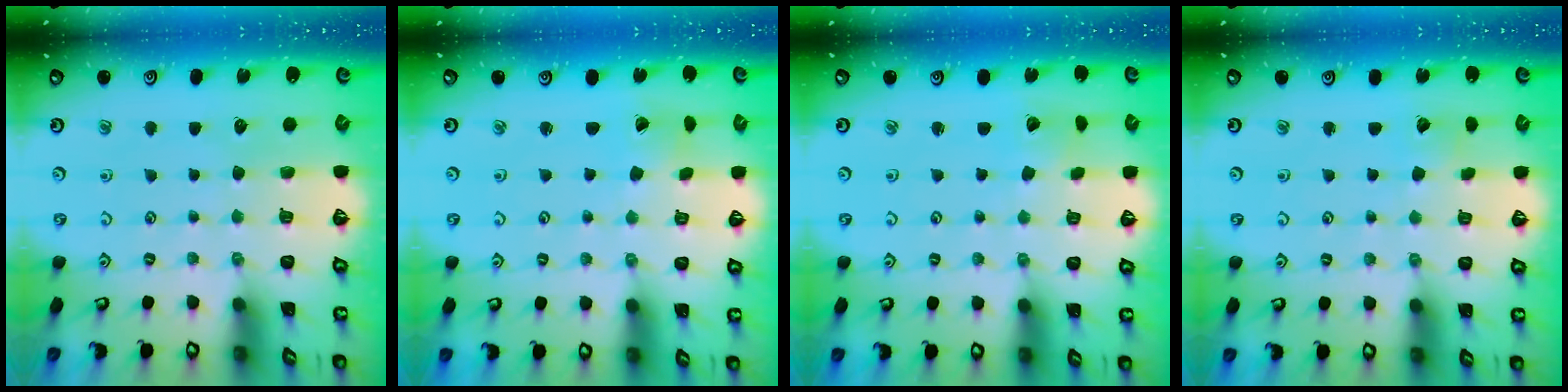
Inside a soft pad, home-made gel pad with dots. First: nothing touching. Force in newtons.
{"total": 2.1, "press": 2.1, "slide": 0.3}
{"total": 2.2, "press": 2.2, "slide": 0.2}
{"total": 2.4, "press": 2.4, "slide": 0.2}